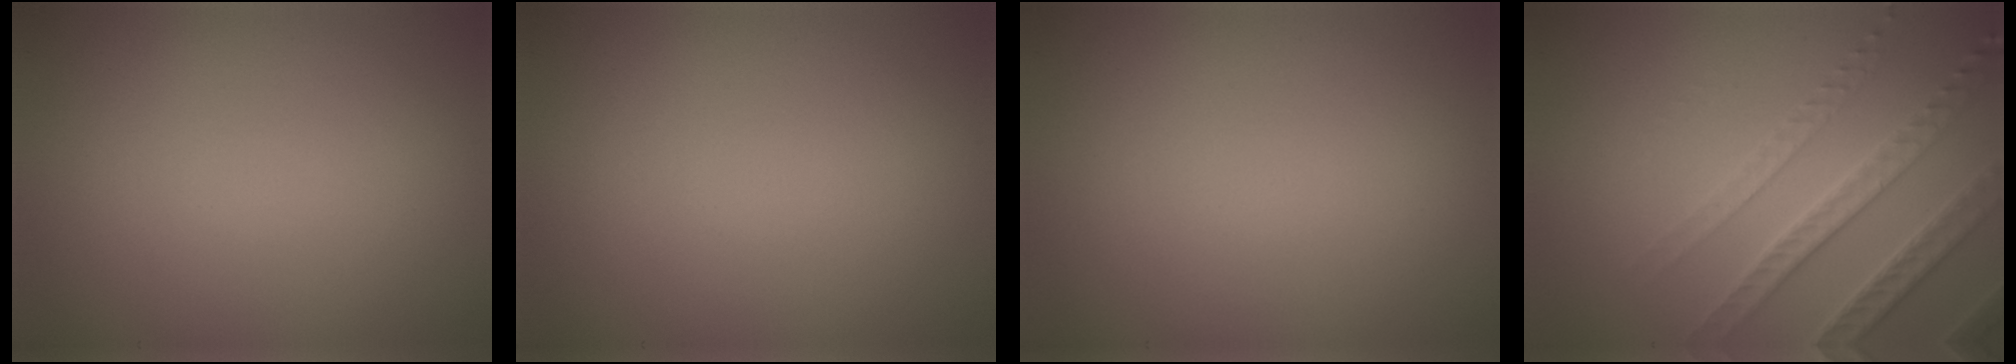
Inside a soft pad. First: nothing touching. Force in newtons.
{"total": 0.0}
{"total": 0.0}
{"total": 4.4, "press": 3.7, "slide": 2.4}